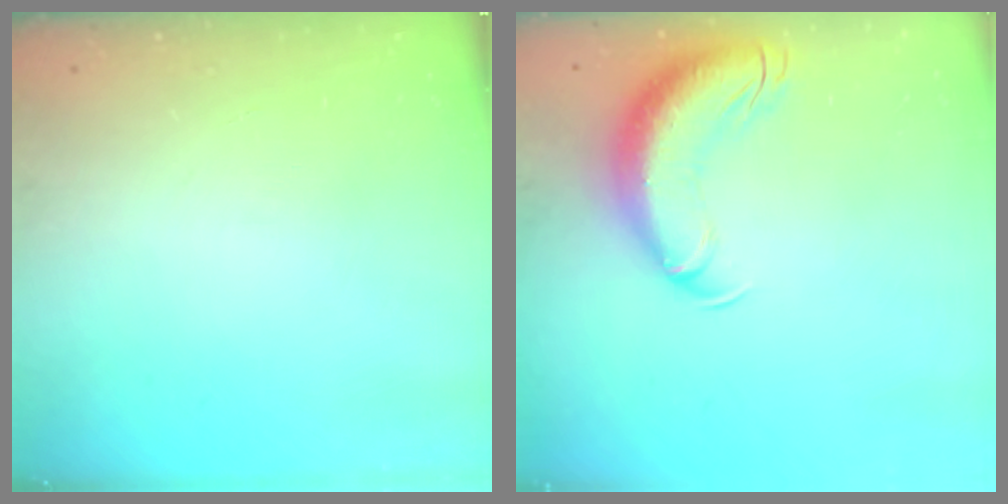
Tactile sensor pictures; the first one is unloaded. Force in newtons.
{"total": 14.6, "press": 14.3, "slide": 3.2}